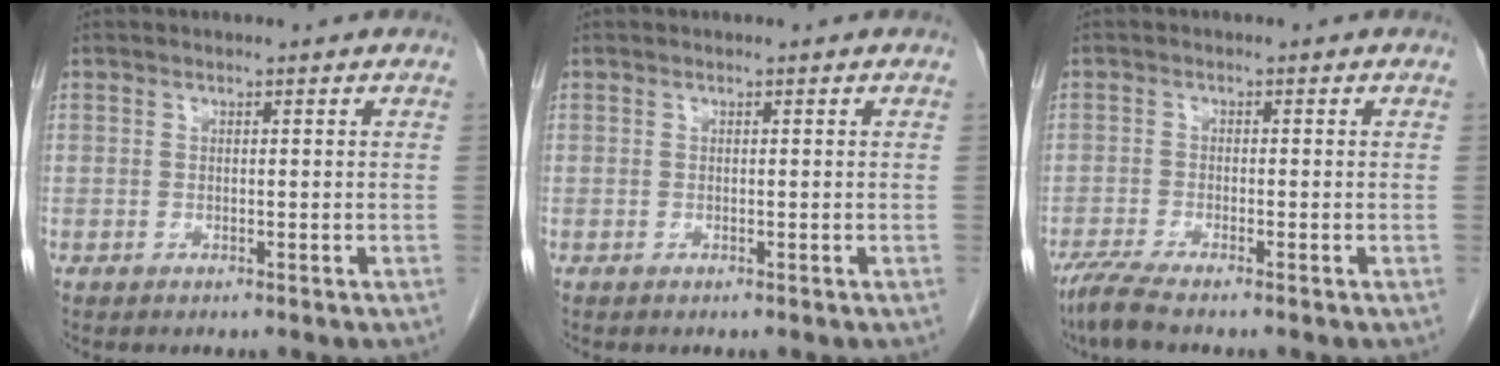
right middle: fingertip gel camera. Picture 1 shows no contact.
{"total": 0.0}
{"total": 3.6, "force": [-3.0, -0.2, 2.0], "torque": [-0.042, -0.011, -0.063]}